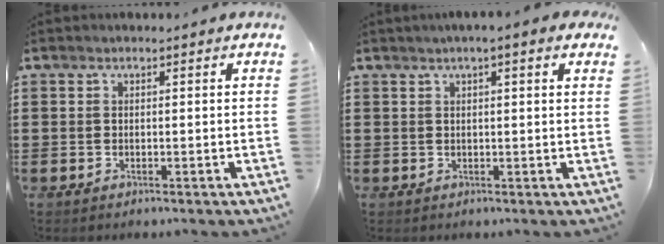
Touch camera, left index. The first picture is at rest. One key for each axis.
{"total": 1.8, "fx": 1.1, "fy": 0.3, "fz": 1.4, "tx": -0.031, "ty": 0.005, "tz": 0.018}